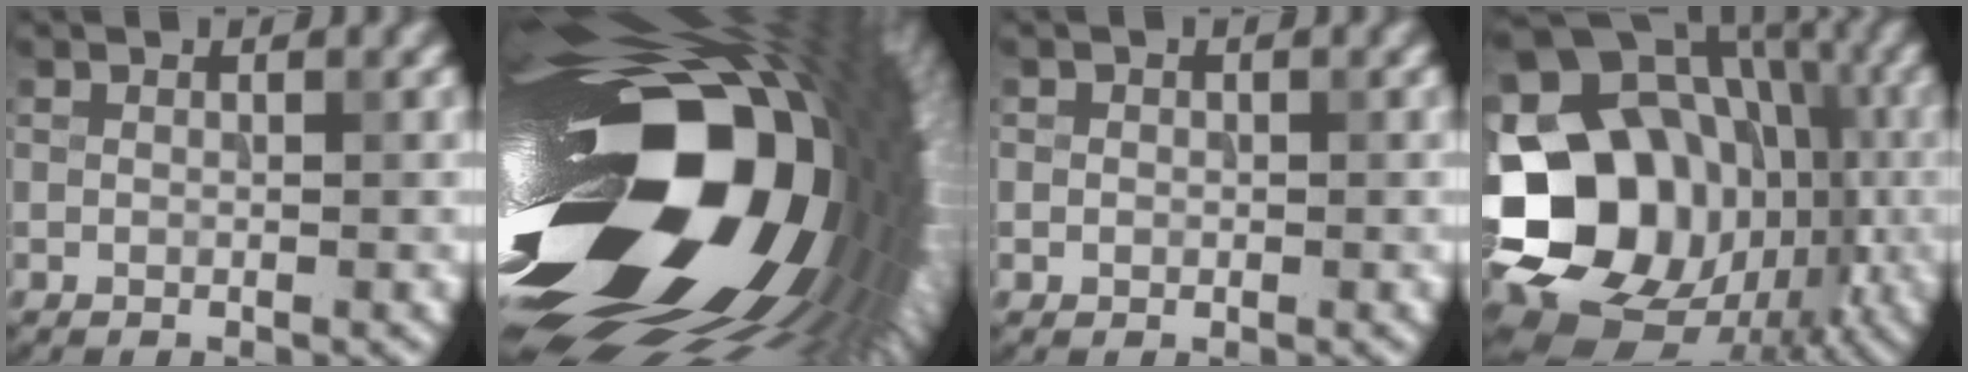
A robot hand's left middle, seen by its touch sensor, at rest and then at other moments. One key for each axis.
{"total": 22.5, "fx": -2.8, "fy": 12.0, "fz": 18.8, "tx": -0.320, "ty": -0.057, "tz": -0.062}
{"total": 0.7, "fx": 0.0, "fy": 0.7, "fz": 0.1, "tx": 0.006, "ty": -0.005, "tz": -0.001}
{"total": 21.6, "fx": -3.1, "fy": 18.4, "fz": 10.9, "tx": -0.178, "ty": 0.015, "tz": -0.082}